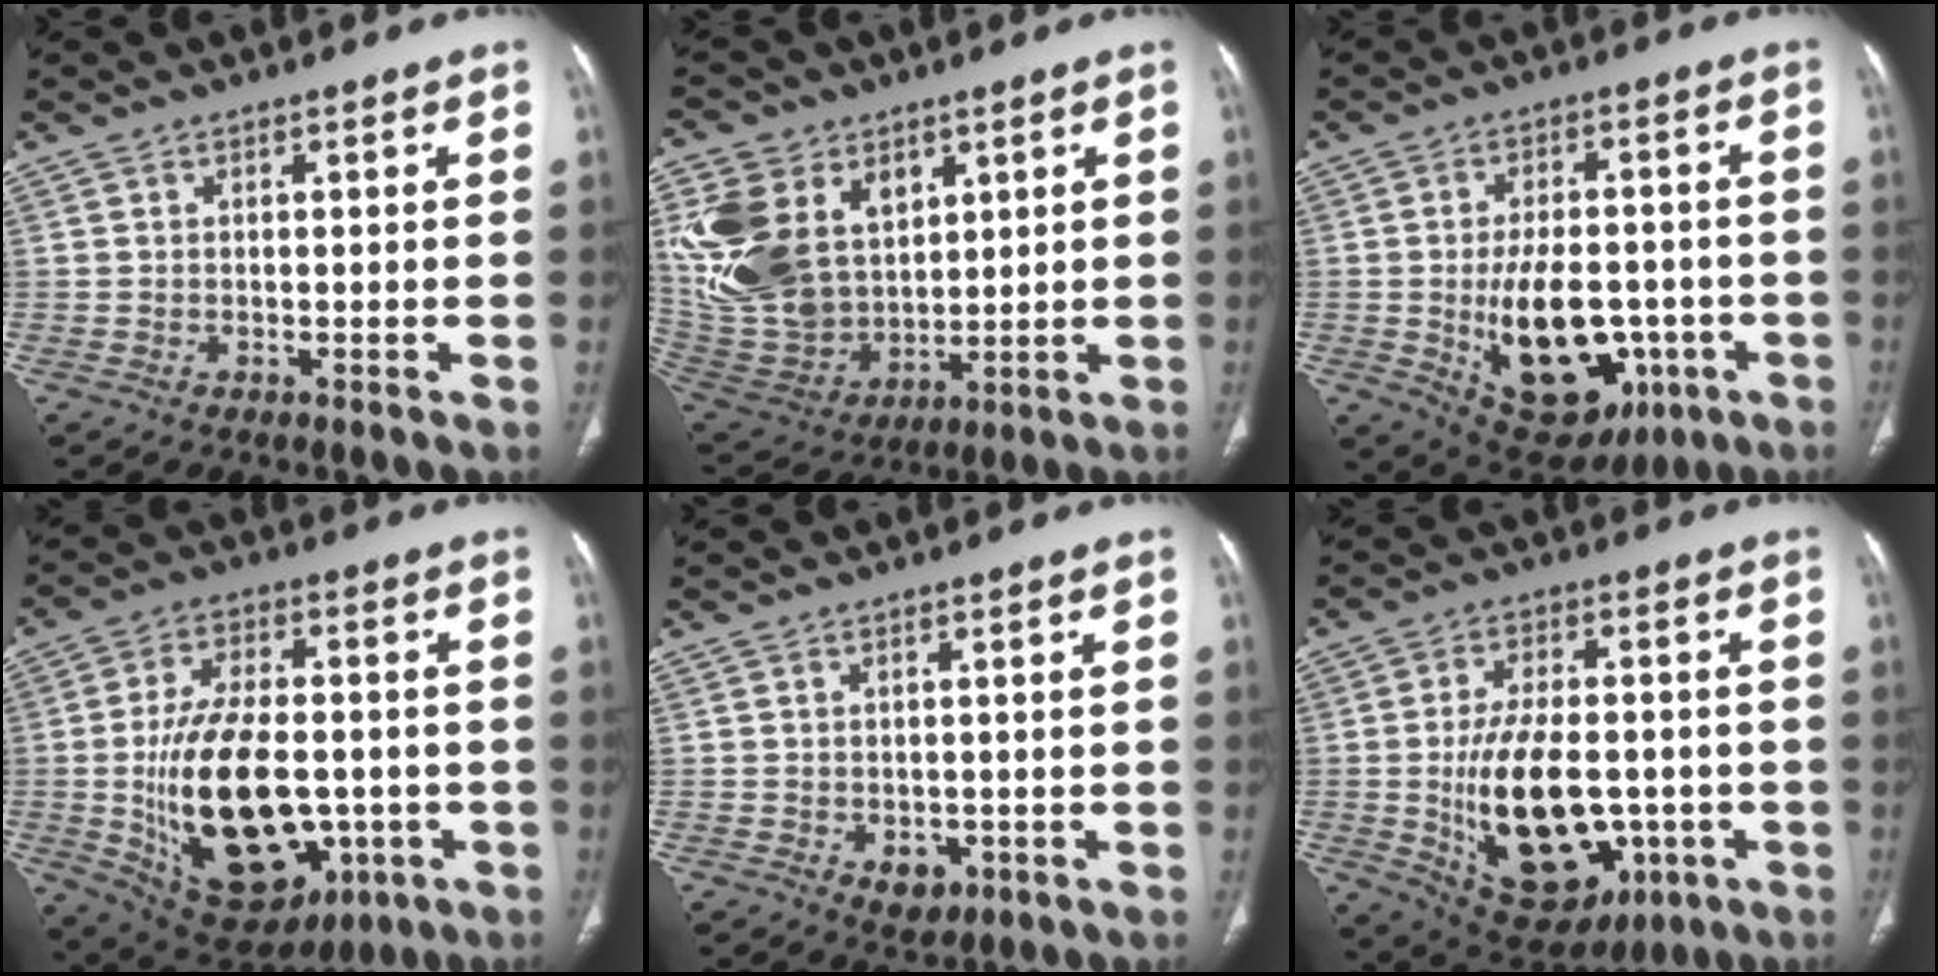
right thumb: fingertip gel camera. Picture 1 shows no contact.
{"total": 21.6, "force": [7.1, 15.6, 13.1], "torque": [-0.266, -0.018, 0.161]}
{"total": 18.7, "force": [-4.4, 11.2, 14.3], "torque": [-0.191, 0.012, -0.038]}
{"total": 24.5, "force": [-4.1, 14.1, 19.6], "torque": [-0.319, 0.008, -0.033]}
{"total": 3.7, "force": [-1.2, 2.7, 2.3], "torque": [-0.018, 0.003, -0.006]}
{"total": 21.1, "force": [-4.0, 12.2, 16.7], "torque": [-0.255, 0.009, -0.033]}